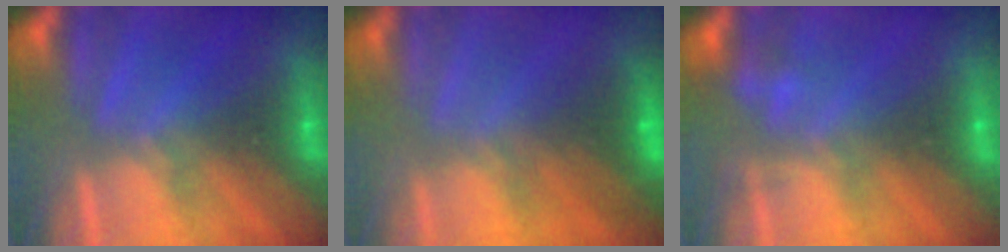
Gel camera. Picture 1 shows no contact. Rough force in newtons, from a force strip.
{"total": 2.8}
{"total": 2.2}